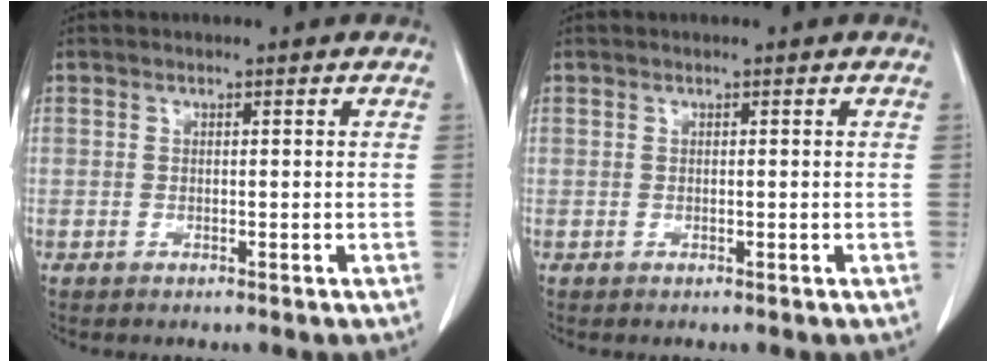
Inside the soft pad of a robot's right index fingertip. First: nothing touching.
{"total": 0.0}